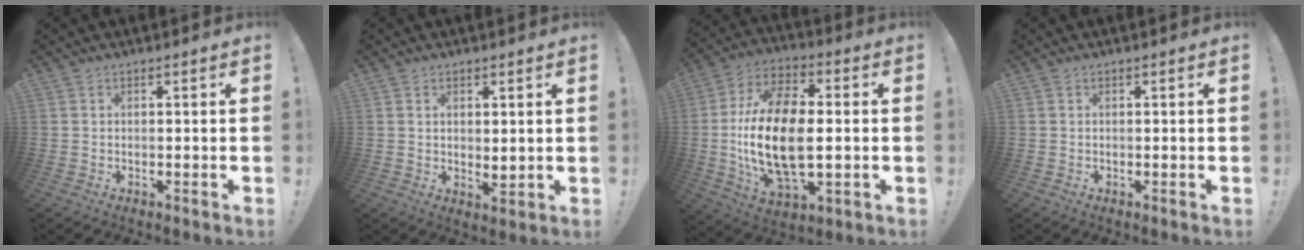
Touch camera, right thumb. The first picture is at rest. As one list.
[{"total": 2.4, "force": [1.3, 1.6, 1.2], "torque": [-0.003, -0.014, 0.021]}, {"total": 21.7, "force": [-1.3, 12.3, 17.8], "torque": [-0.333, -0.001, -0.022]}, {"total": 0.0}]